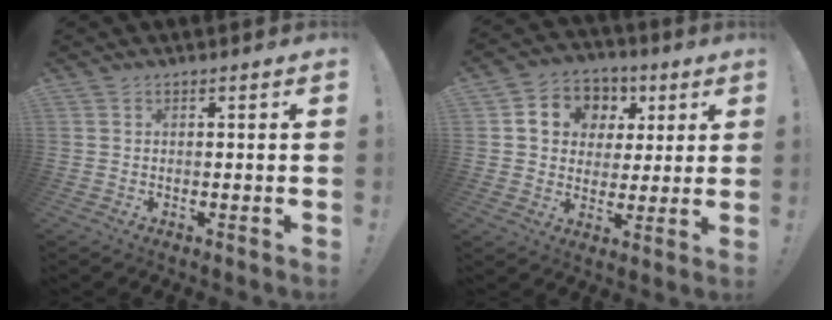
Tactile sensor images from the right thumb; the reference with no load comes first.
{"total": 9.8, "force": [3.0, 8.8, 3.1], "torque": [-0.047, -0.012, 0.062]}